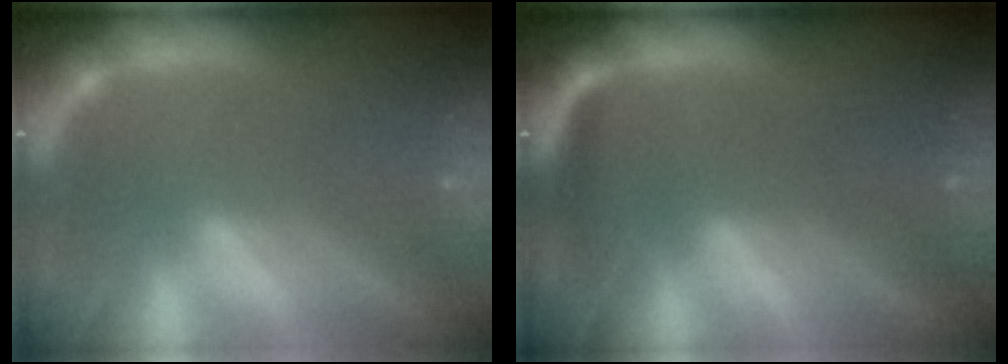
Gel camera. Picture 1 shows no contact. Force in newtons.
{"total": 2.5}